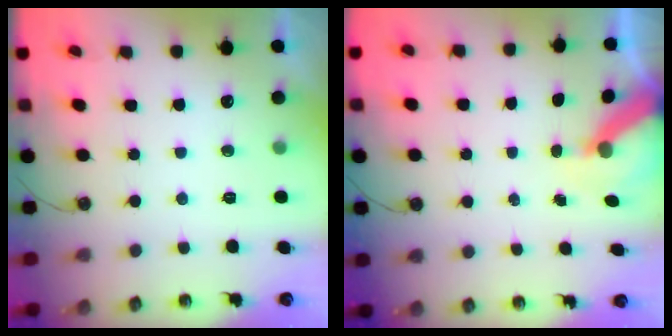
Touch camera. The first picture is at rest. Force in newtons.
{"total": 7.1, "press": 7.1, "slide": 0.5}